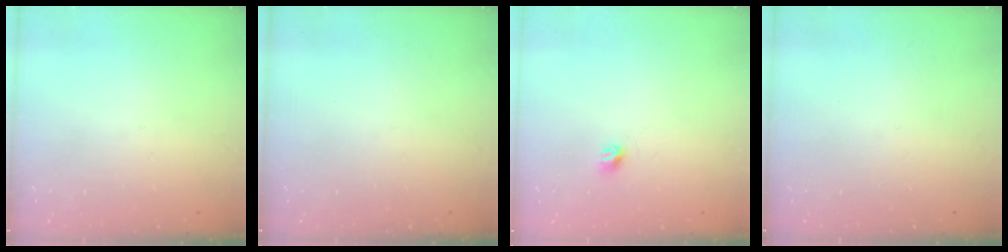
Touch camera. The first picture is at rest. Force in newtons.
{"total": 0.0}
{"total": 4.1, "press": 4.0, "slide": 0.6}
{"total": 0.0}